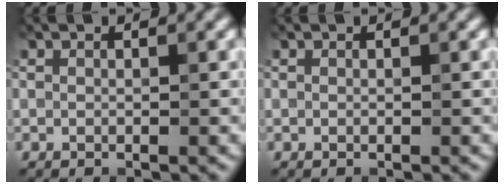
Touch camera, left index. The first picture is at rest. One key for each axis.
{"total": 0.0}